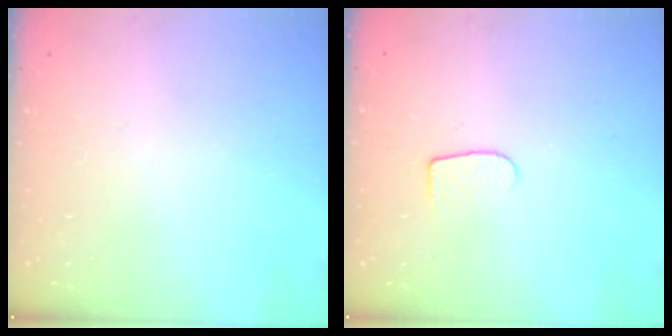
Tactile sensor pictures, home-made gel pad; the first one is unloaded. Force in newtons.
{"total": 5.8, "press": 5.8, "slide": 0.7}